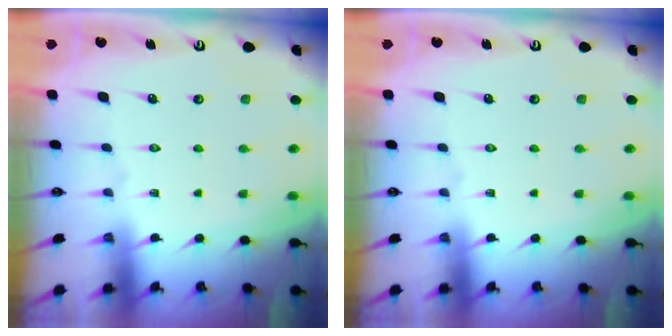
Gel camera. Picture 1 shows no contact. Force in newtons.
{"total": 0.0}